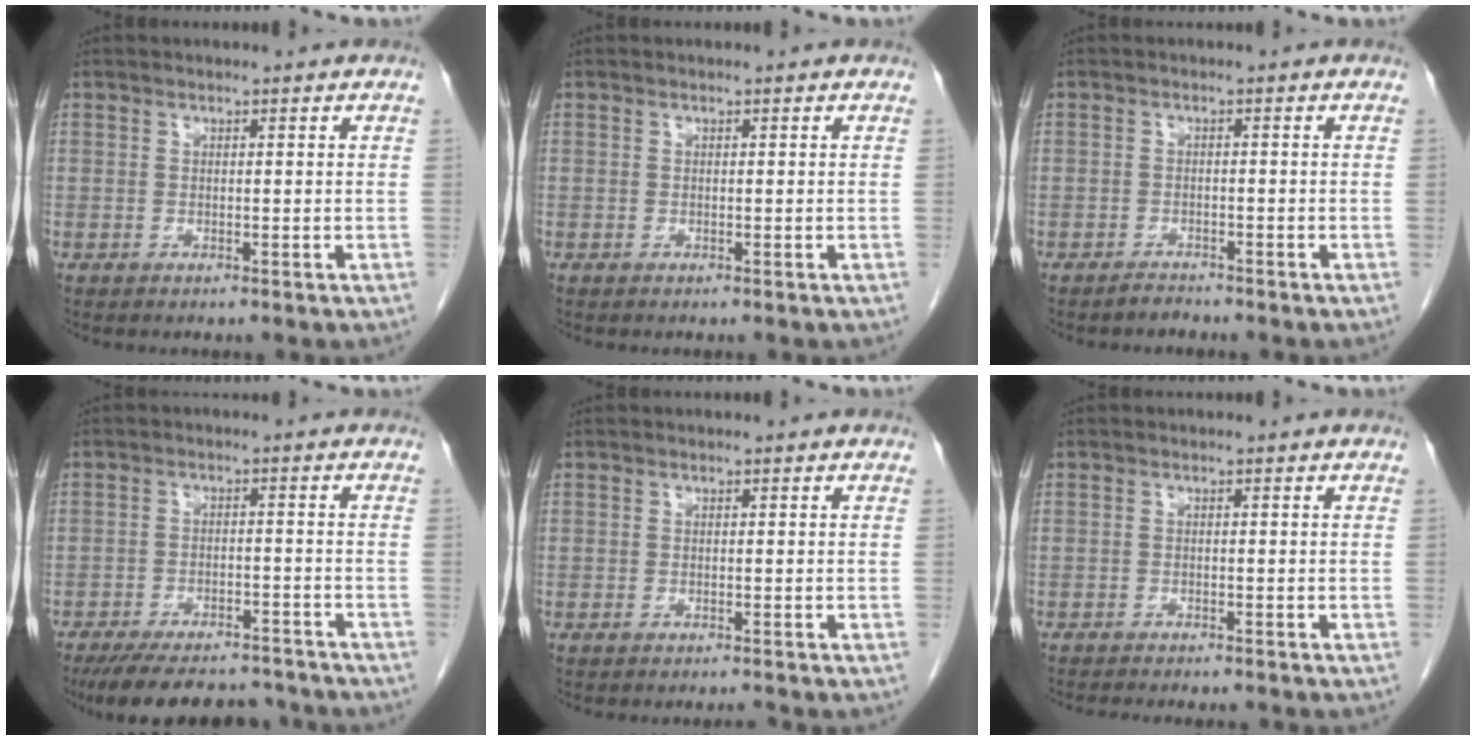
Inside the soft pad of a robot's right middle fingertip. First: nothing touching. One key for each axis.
{"total": 0.0}
{"total": 1.3, "fx": -1.2, "fy": 0.2, "fz": -0.1, "tx": -0.001, "ty": -0.004, "tz": -0.020}
{"total": 14.3, "fx": -12.9, "fy": 3.8, "fz": 5.1, "tx": -0.098, "ty": -0.003, "tz": -0.178}
{"total": 0.6, "fx": -0.6, "fy": 0.0, "fz": 0.2, "tx": -0.007, "ty": -0.002, "tz": -0.008}
{"total": 6.8, "fx": -6.1, "fy": 1.1, "fz": 2.8, "tx": -0.035, "ty": -0.010, "tz": -0.081}